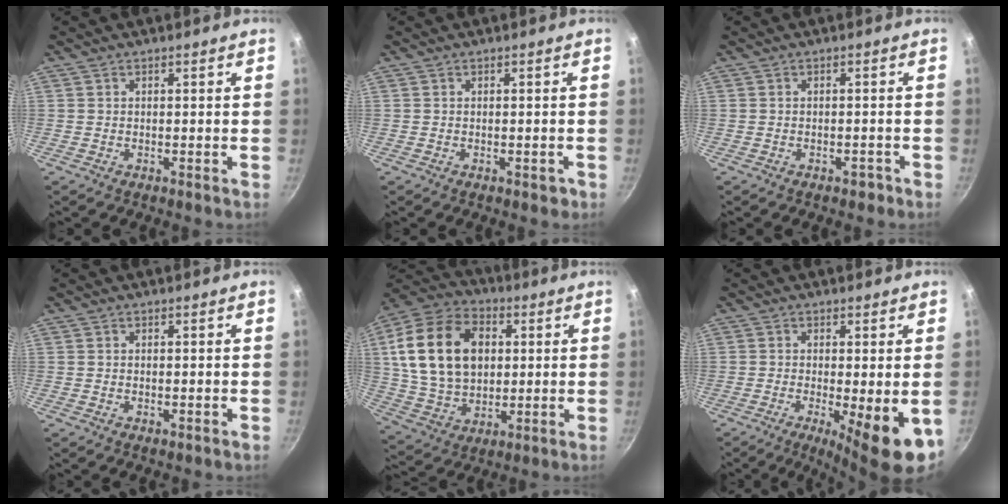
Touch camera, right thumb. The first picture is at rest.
{"total": 1.3, "force": [-0.6, 0.6, 0.9], "torque": [-0.010, 0.004, -0.005]}
{"total": 0.9, "force": [-0.6, 0.5, 0.4], "torque": [0.000, 0.011, -0.002]}
{"total": 0.6, "force": [0.0, 0.3, 0.5], "torque": [-0.007, -0.001, -0.002]}
{"total": 21.8, "force": [4.1, 15.4, 15.0], "torque": [-0.254, 0.005, 0.076]}
{"total": 9.9, "force": [-2.6, 2.2, 9.3], "torque": [-0.123, -0.012, -0.029]}